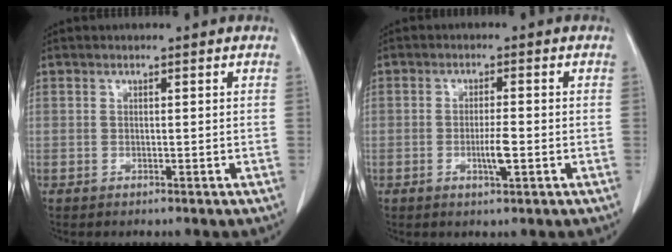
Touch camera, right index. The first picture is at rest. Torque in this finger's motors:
{"motor_torque": [0.84, 0.11, 0.37, 0.07]}